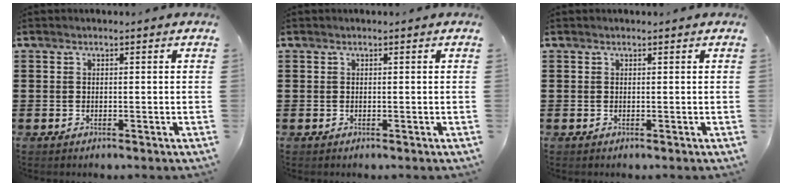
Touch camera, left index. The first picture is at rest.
{"total": 0.0}
{"total": 0.0}